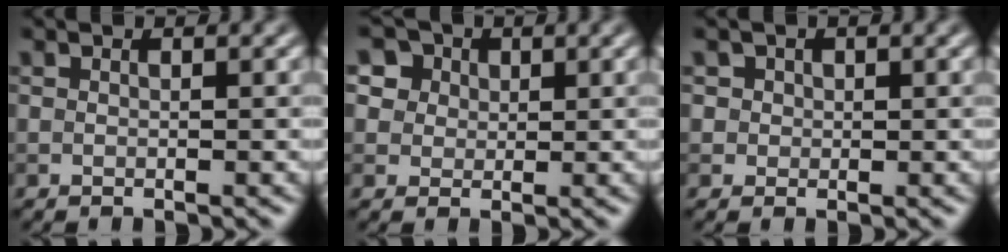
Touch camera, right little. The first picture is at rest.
{"total": 6.7, "force": [3.5, 5.0, 2.7], "torque": [-0.065, 0.011, 0.048]}
{"total": 1.7, "force": [0.5, 1.5, 0.6], "torque": [-0.003, 0.002, 0.009]}